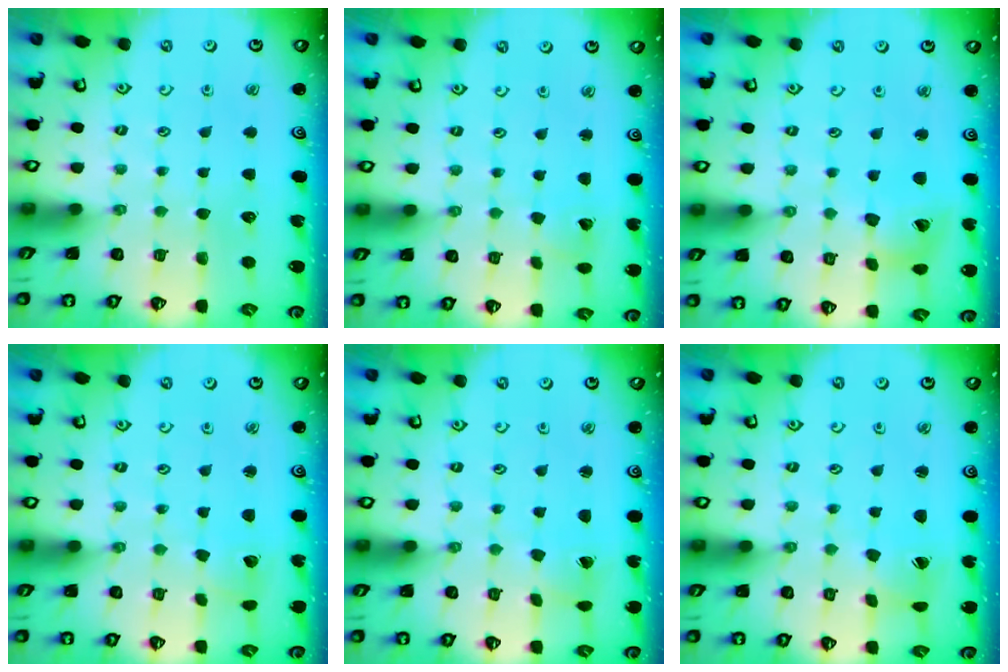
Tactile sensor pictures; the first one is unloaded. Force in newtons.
{"total": 2.6, "press": 2.6, "slide": 0.3}
{"total": 10.6, "press": 10.5, "slide": 1.3}
{"total": 2.1, "press": 2.1, "slide": 0.2}
{"total": 1.6, "press": 1.6, "slide": 0.1}
{"total": 2.2, "press": 2.2, "slide": 0.3}